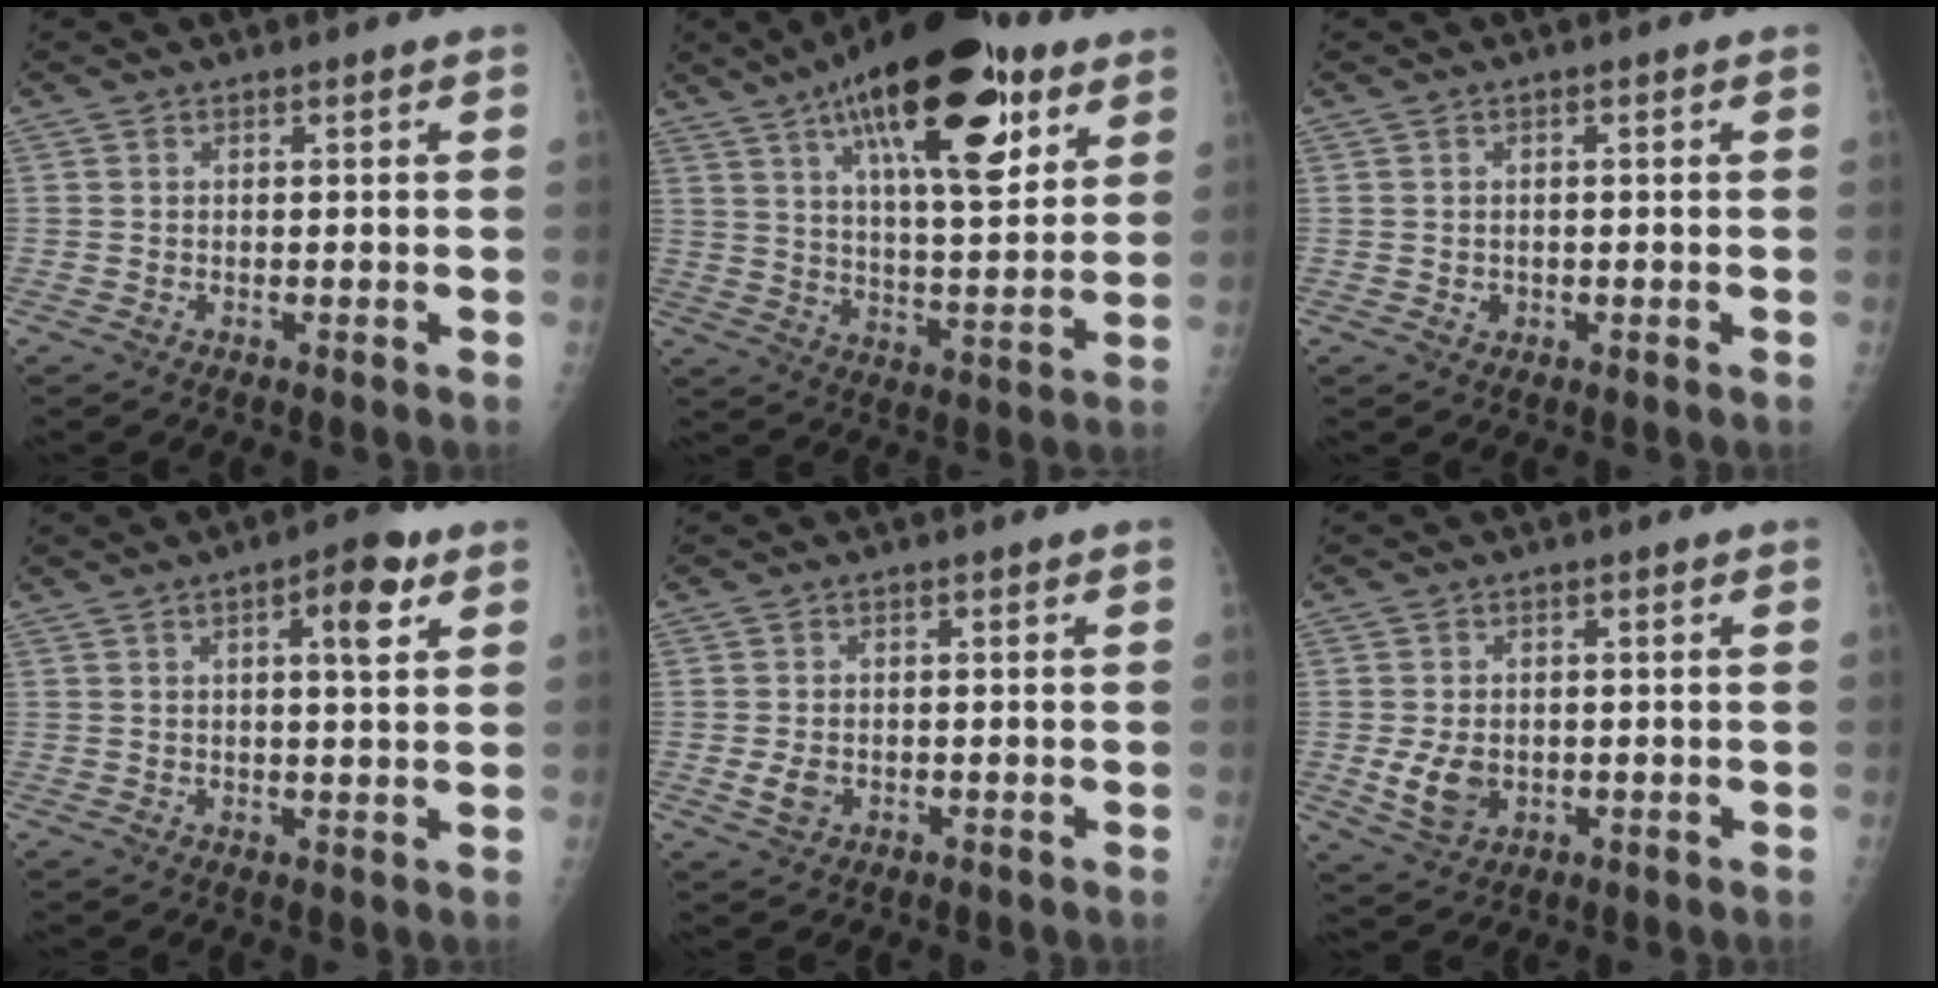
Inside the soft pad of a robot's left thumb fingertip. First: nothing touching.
{"total": 24.2, "force": [12.2, 9.0, 18.9], "torque": [-0.270, -0.030, 0.191]}
{"total": 1.1, "force": [-0.3, 1.1, 0.2], "torque": [0.005, 0.001, -0.002]}
{"total": 6.9, "force": [2.8, 2.2, 5.9], "torque": [-0.075, -0.002, 0.036]}
{"total": 2.7, "force": [-0.8, 2.0, 1.5], "torque": [-0.025, -0.002, -0.012]}
{"total": 5.8, "force": [-1.0, 4.4, 3.6], "torque": [-0.054, -0.005, -0.007]}